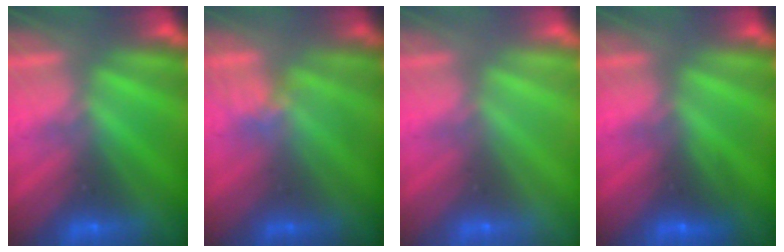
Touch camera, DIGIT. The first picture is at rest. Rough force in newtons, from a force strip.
{"total": 2.3}
{"total": 2.9}
{"total": 2.5}